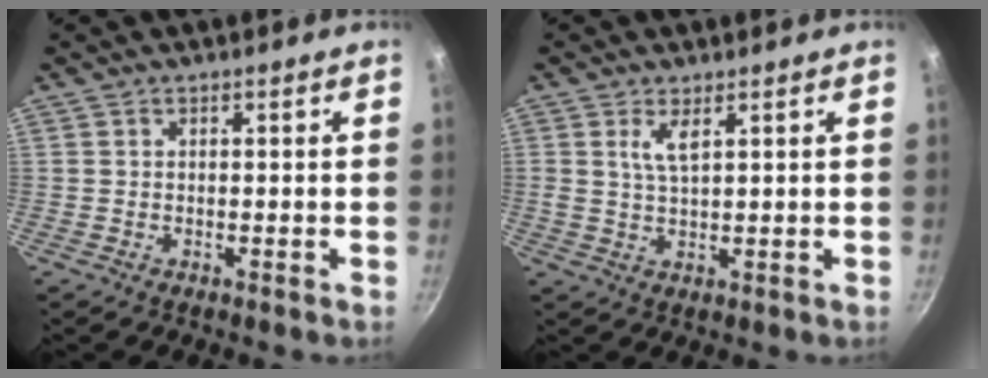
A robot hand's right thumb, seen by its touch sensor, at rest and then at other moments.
{"total": 3.7, "force": [1.7, 1.2, 3.0], "torque": [-0.057, -0.013, 0.035]}